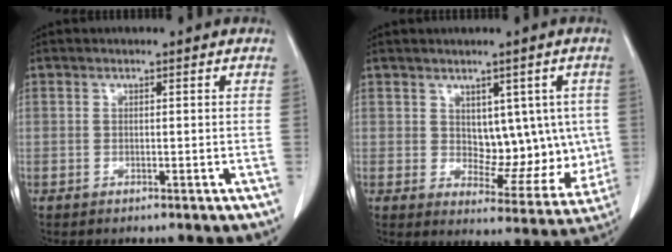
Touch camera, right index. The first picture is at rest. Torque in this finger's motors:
{"motor_torque": [0.07, 0.02, 0.02, 0.00]}